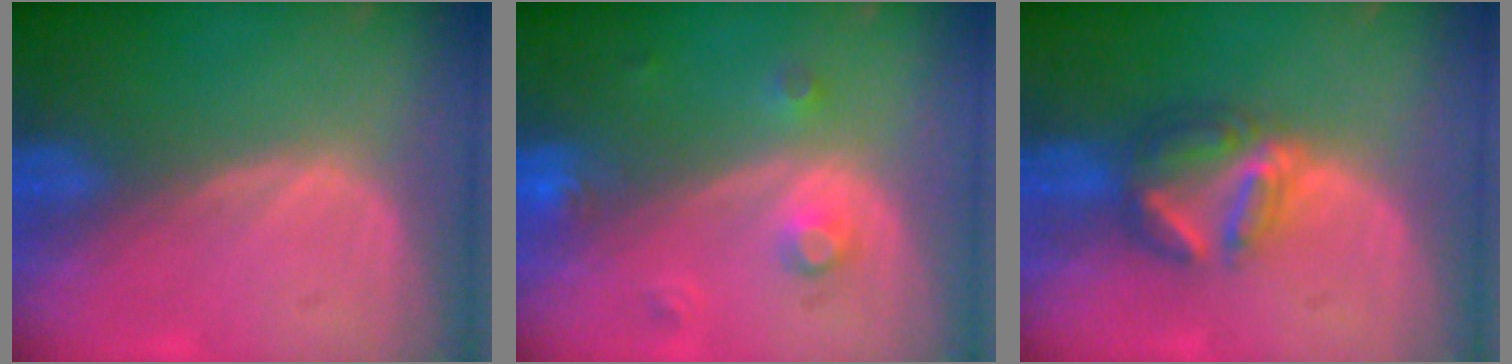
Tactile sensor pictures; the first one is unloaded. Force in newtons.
{"total": 3.4, "press": 3.0, "slide": 1.6}
{"total": 6.2, "press": 5.5, "slide": 2.8}